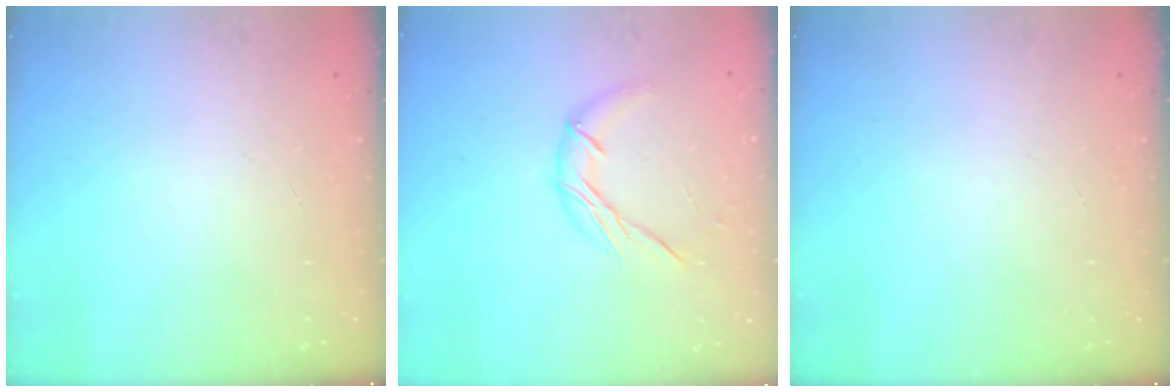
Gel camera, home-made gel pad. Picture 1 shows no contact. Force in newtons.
{"total": 8.7, "press": 8.7, "slide": 0.3}
{"total": 0.0}